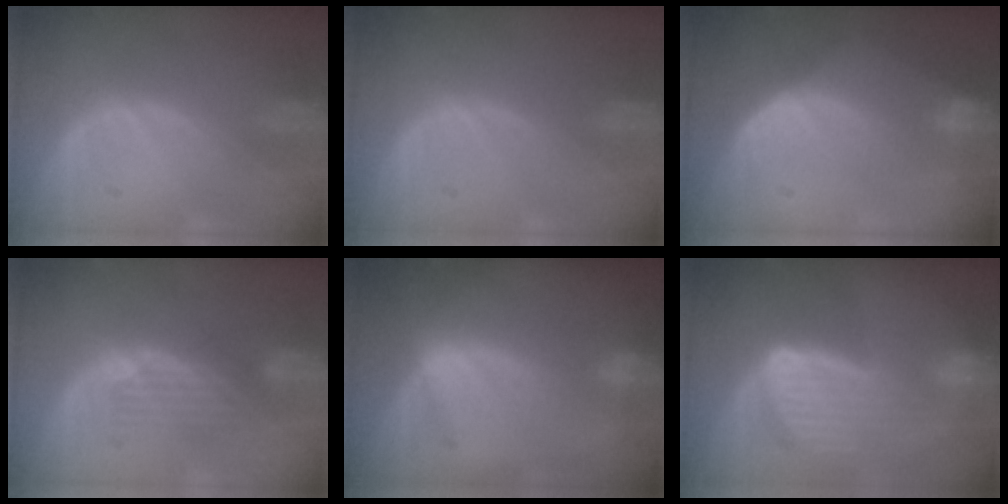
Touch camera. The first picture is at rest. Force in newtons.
{"total": 0.0}
{"total": 7.2, "press": 6.1, "slide": 3.8}
{"total": 4.5, "press": 3.9, "slide": 2.2}
{"total": 6.8, "press": 6.8, "slide": 0.0}
{"total": 9.3, "press": 8.1, "slide": 4.6}